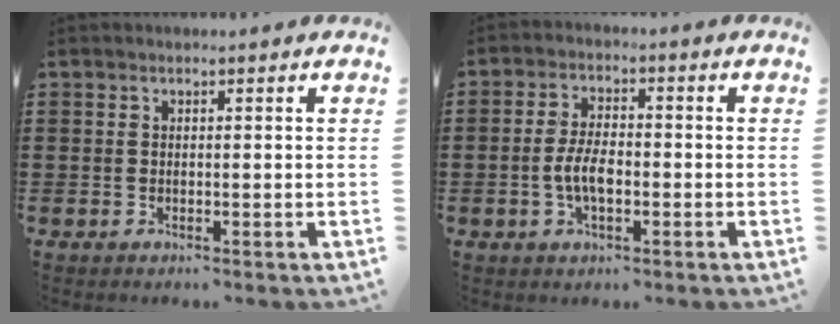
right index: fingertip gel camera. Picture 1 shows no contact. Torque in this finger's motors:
{"motor_torque": [1.60, -0.22, 0.57, 0.16]}